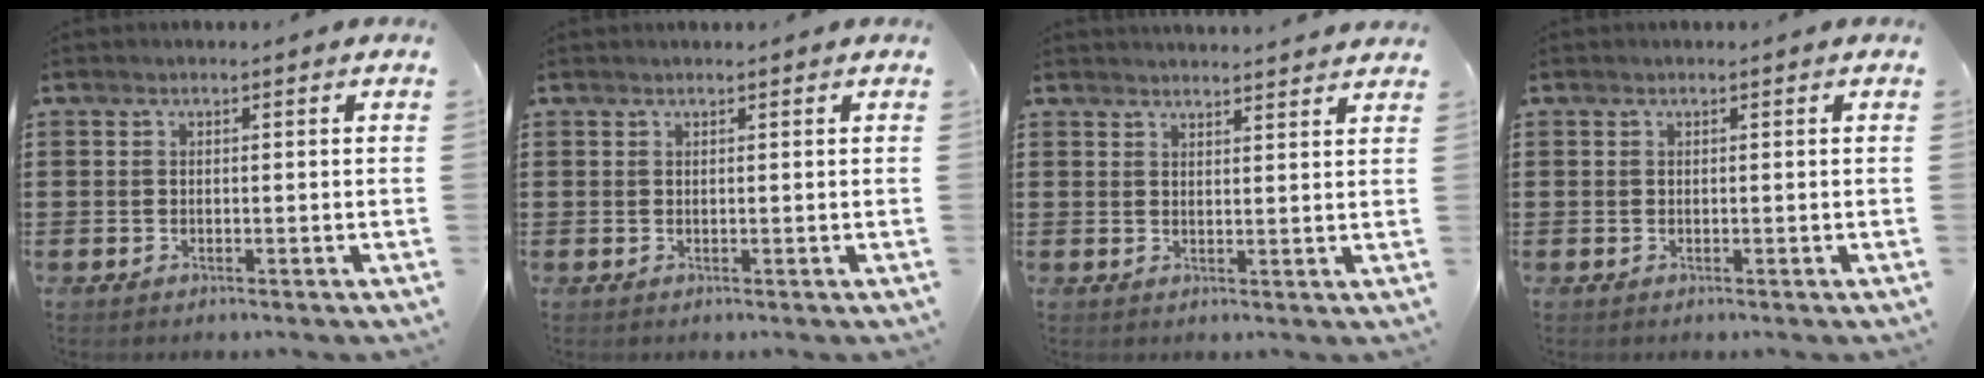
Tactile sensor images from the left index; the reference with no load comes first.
{"total": 0.0}
{"total": 2.3, "force": [2.2, -0.3, -0.1], "torque": [-0.005, -0.008, 0.043]}
{"total": 0.0}